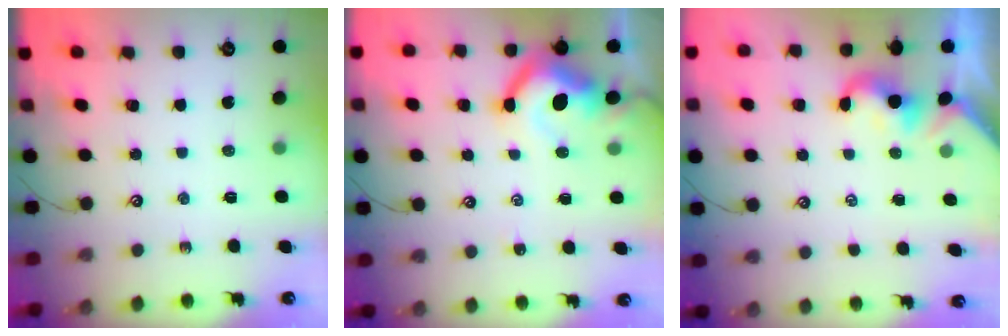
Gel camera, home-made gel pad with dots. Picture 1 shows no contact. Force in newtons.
{"total": 10.3, "press": 10.2, "slide": 1.5}
{"total": 2.2, "press": 2.1, "slide": 0.3}